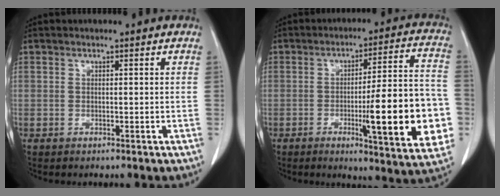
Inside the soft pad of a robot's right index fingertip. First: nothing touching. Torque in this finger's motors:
{"motor_torque": [2.14, 0.00, 0.87, 0.21]}